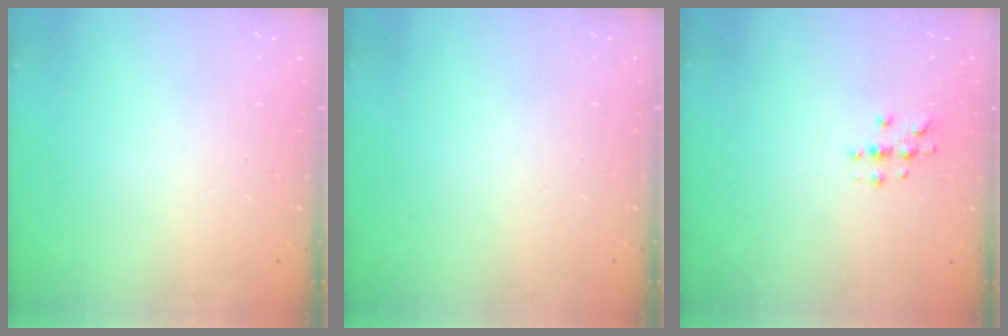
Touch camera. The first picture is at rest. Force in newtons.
{"total": 0.0}
{"total": 3.0, "press": 3.0, "slide": 0.3}